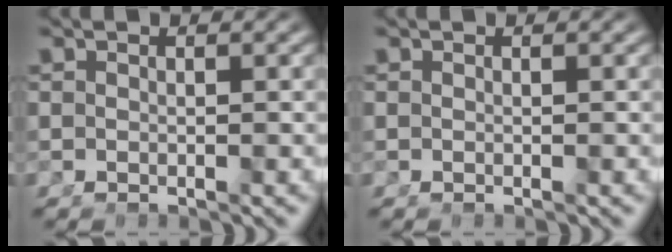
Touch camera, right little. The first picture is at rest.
{"total": 0.0}